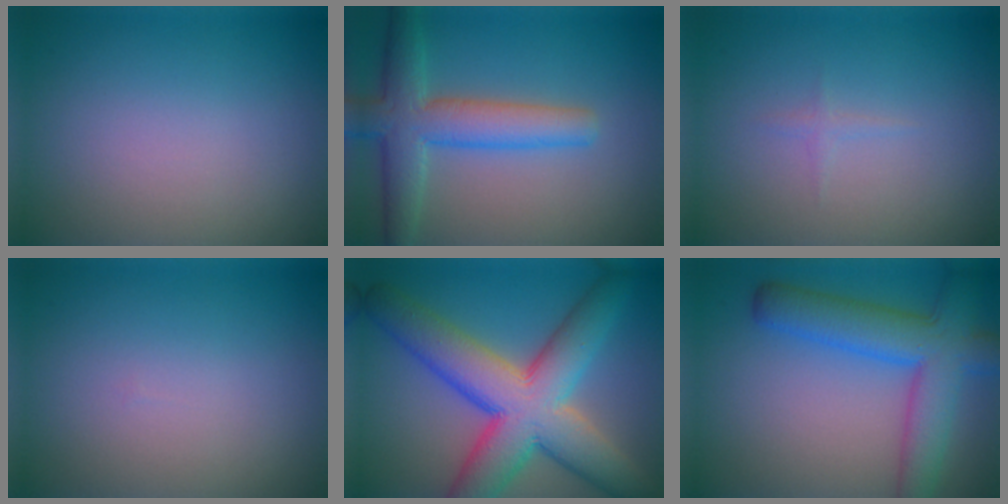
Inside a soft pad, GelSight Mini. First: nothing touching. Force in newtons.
{"total": 6.0, "press": 6.0, "slide": 0.3}
{"total": 0.6, "press": 0.6, "slide": 0.1}
{"total": 0.0}
{"total": 11.4, "press": 11.4, "slide": 0.7}
{"total": 7.3, "press": 7.3, "slide": 0.2}